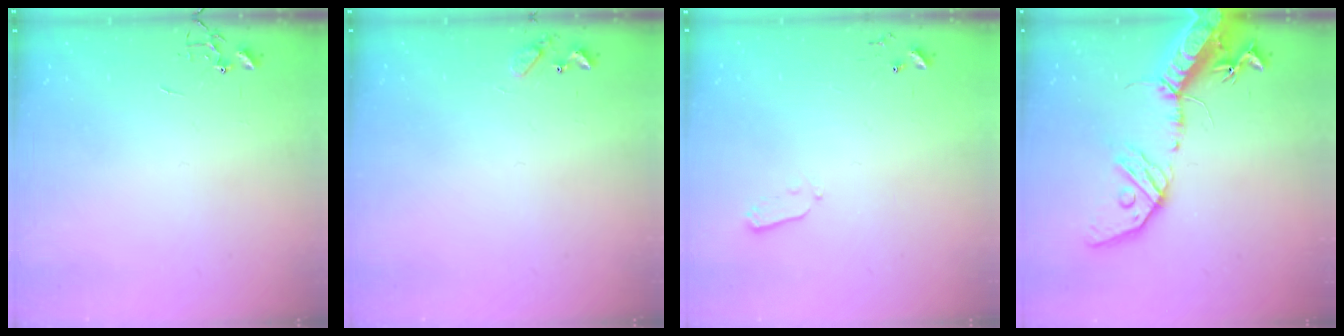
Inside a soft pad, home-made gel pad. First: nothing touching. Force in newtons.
{"total": 7.0, "press": 7.0, "slide": 0.6}
{"total": 4.0, "press": 3.9, "slide": 0.9}
{"total": 20.5, "press": 20.0, "slide": 4.4}